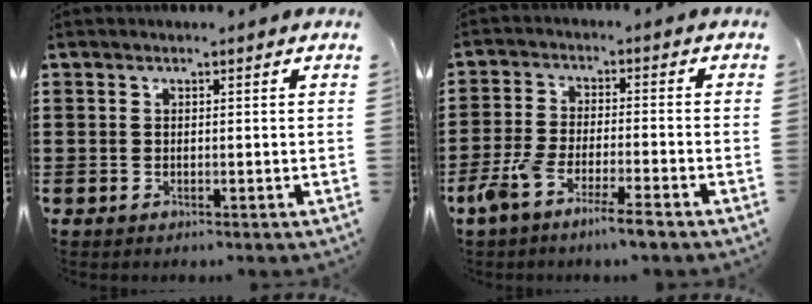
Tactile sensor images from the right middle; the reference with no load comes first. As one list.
[{"total": 6.2, "force": [-4.6, 0.6, 4.1], "torque": [-0.100, -0.014, -0.089]}]